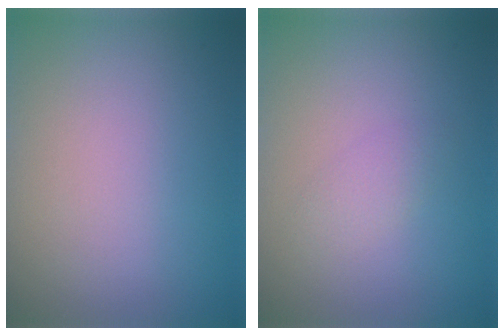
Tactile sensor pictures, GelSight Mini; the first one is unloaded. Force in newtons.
{"total": 1.2, "press": 1.2, "slide": 0.1}